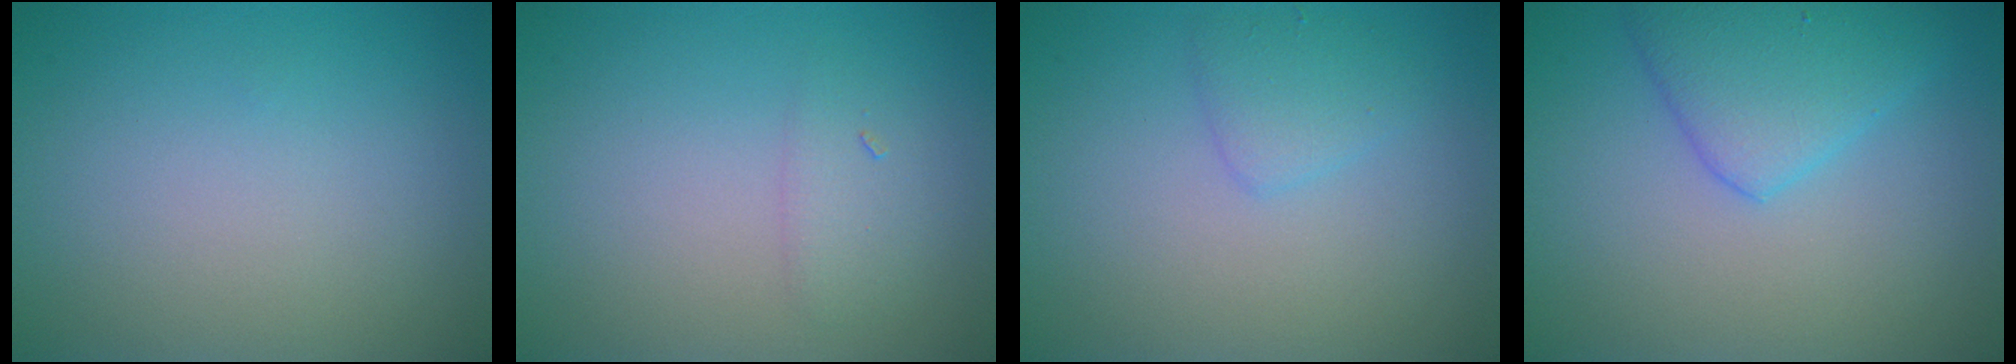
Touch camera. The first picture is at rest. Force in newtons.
{"total": 1.3, "press": 1.3, "slide": 0.1}
{"total": 1.7, "press": 1.7, "slide": 0.0}
{"total": 3.9, "press": 3.9, "slide": 0.2}